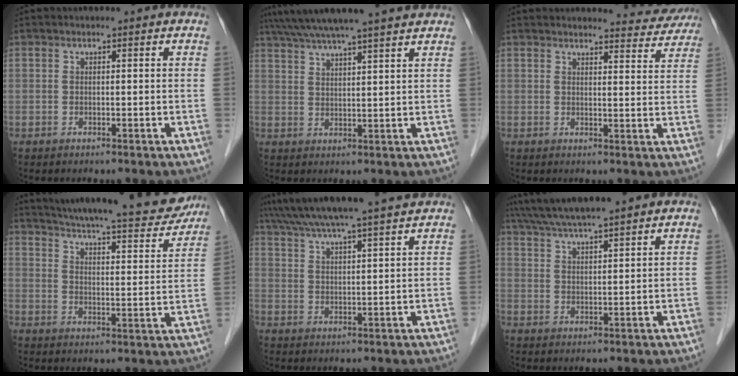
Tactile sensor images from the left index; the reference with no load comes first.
{"total": 14.5, "force": [12.6, -0.3, 7.0], "torque": [-0.124, 0.036, 0.180]}
{"total": 6.8, "force": [6.7, 1.0, 0.3], "torque": [0.008, -0.016, 0.061]}
{"total": 23.3, "force": [21.1, 3.6, 9.3], "torque": [-0.145, -0.030, 0.270]}
{"total": 15.5, "force": [13.8, -0.7, 7.0], "torque": [-0.126, 0.020, 0.199]}
{"total": 14.7, "force": [12.9, 0.8, 6.8], "torque": [-0.125, 0.039, 0.197]}